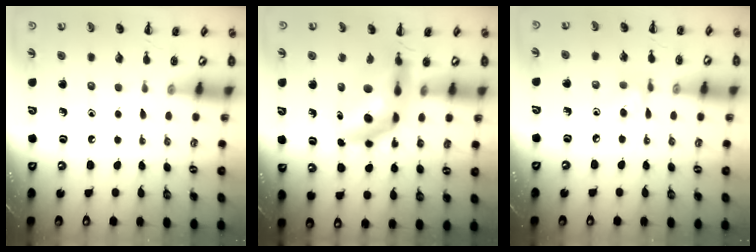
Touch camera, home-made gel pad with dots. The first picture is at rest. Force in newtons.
{"total": 11.8, "press": 11.3, "slide": 3.6}
{"total": 5.9, "press": 5.8, "slide": 0.8}